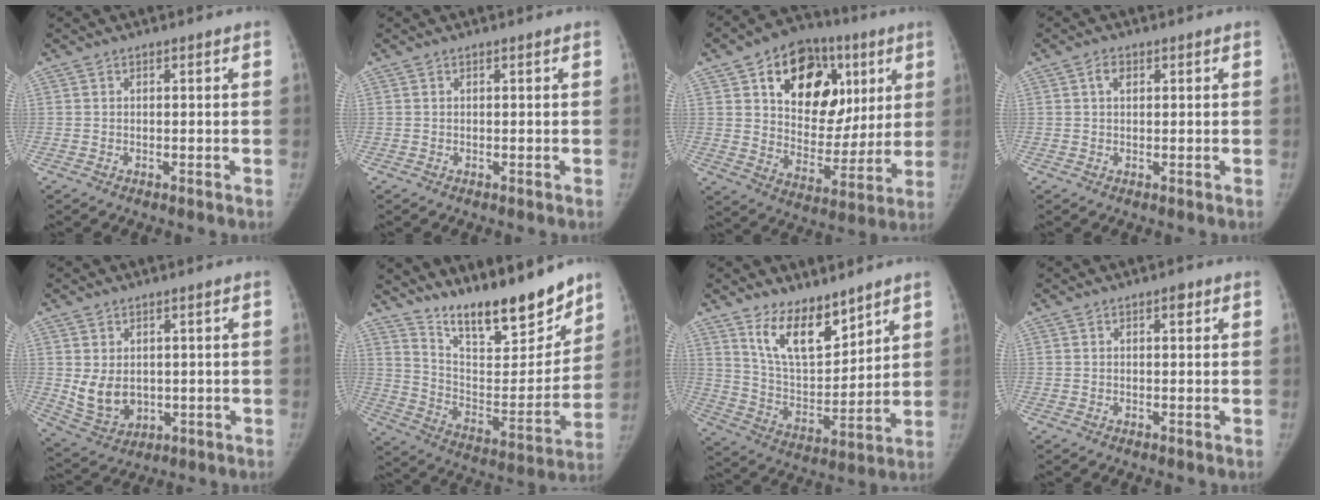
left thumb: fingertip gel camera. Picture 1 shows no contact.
{"total": 0.0}
{"total": 22.9, "force": [8.4, 15.5, 14.5], "torque": [-0.158, -0.007, 0.132]}
{"total": 2.0, "force": [0.8, 1.3, 1.3], "torque": [-0.021, 0.003, 0.011]}
{"total": 7.4, "force": [0.5, 5.5, 4.9], "torque": [-0.073, -0.018, 0.033]}
{"total": 21.7, "force": [17.4, 6.1, 11.5], "torque": [-0.137, -0.107, 0.286]}
{"total": 12.7, "force": [9.1, 5.5, 6.9], "torque": [-0.086, -0.072, 0.180]}
{"total": 1.4, "force": [0.7, 0.6, 1.0], "torque": [-0.010, 0.000, 0.007]}